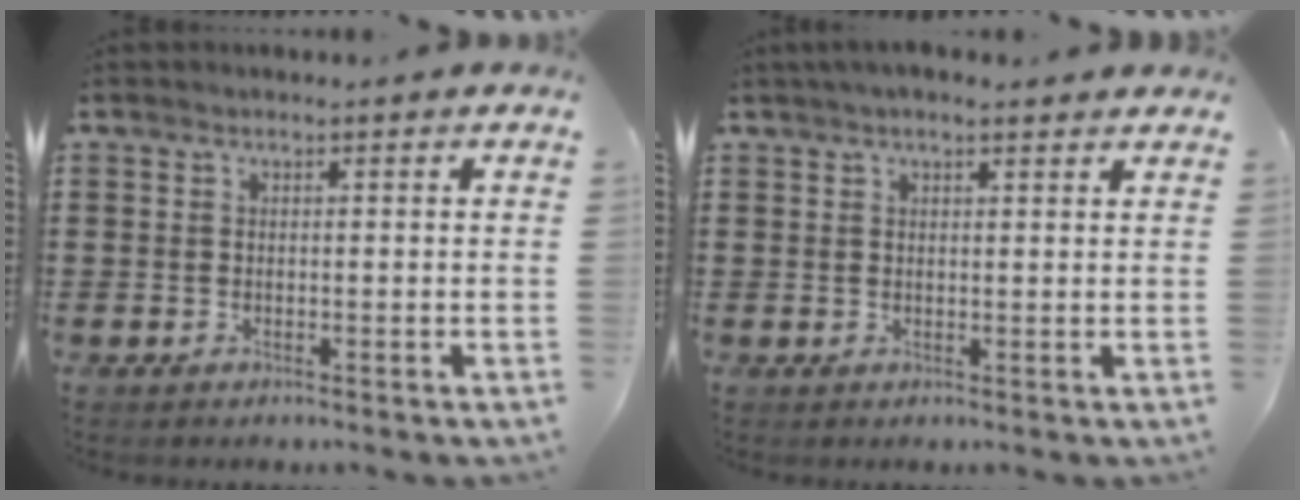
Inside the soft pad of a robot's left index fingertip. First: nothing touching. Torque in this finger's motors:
{"motor_torque": [-0.47, -0.23, -0.65, -0.01]}